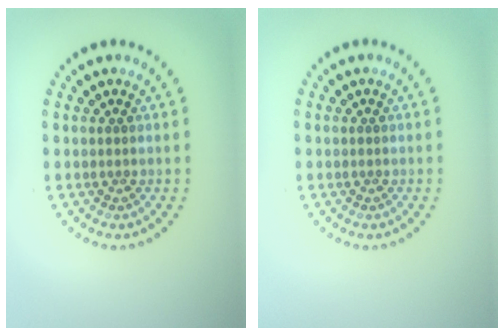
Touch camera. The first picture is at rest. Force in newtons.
{"total": 0.0}